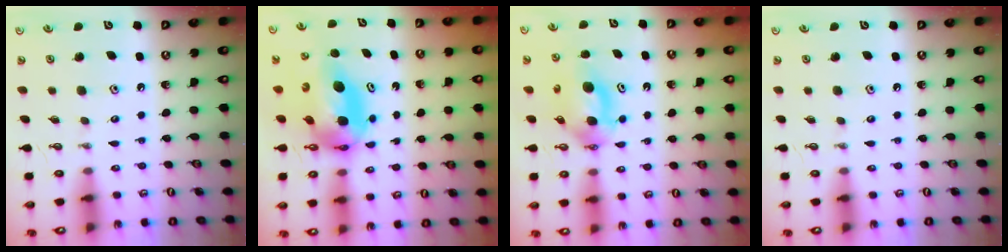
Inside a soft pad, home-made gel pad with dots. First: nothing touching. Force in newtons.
{"total": 6.7, "press": 6.6, "slide": 1.1}
{"total": 5.8, "press": 5.4, "slide": 2.0}
{"total": 0.0}